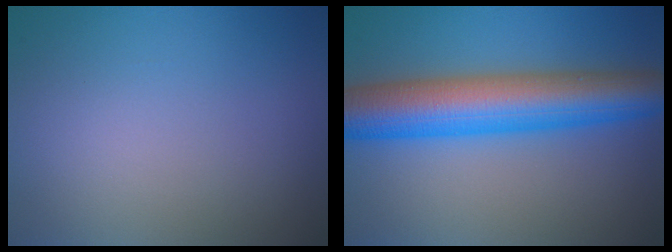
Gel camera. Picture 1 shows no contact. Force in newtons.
{"total": 9.4, "press": 9.4, "slide": 0.1}